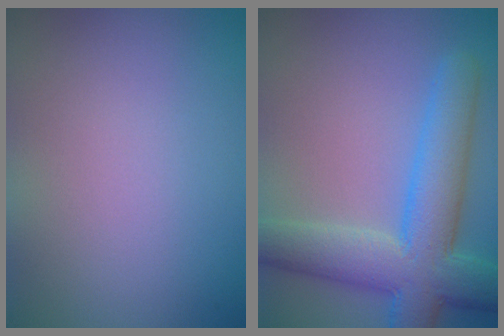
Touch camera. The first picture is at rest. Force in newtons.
{"total": 8.1, "press": 8.1, "slide": 0.4}